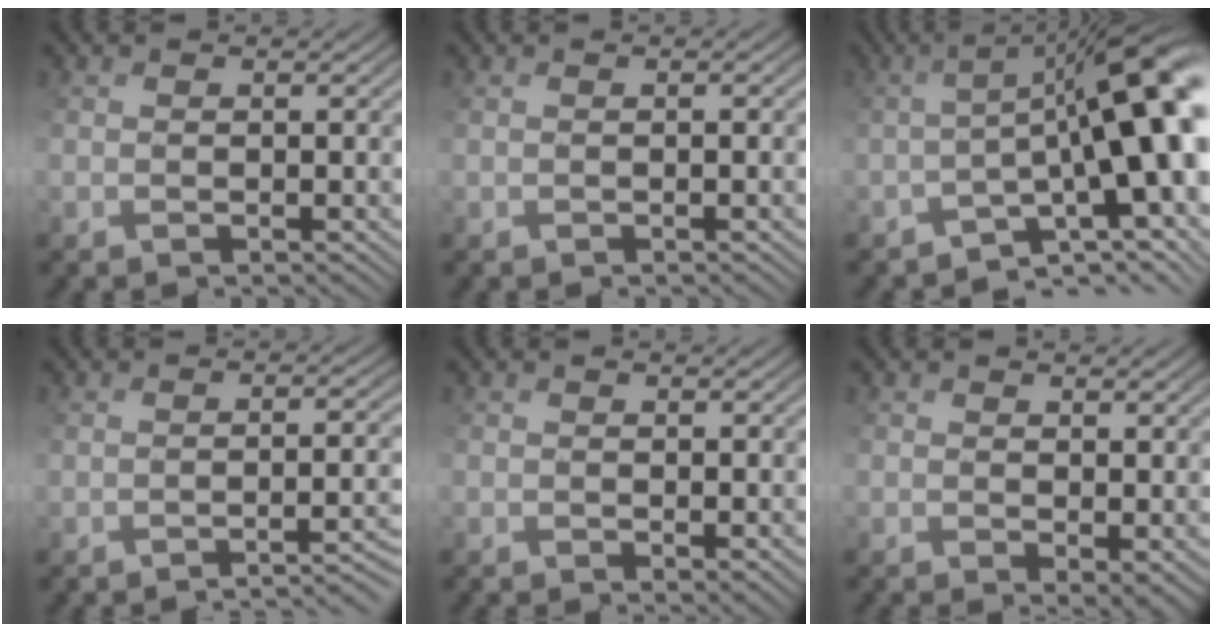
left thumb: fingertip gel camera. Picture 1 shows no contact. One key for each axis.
{"total": 0.7, "fx": -0.2, "fy": 0.0, "fz": 0.7, "tx": -0.006, "ty": 0.001, "tz": 0.007}
{"total": 14.2, "fx": -3.2, "fy": 4.1, "fz": 13.2, "tx": -0.156, "ty": 0.004, "tz": -0.037}
{"total": 5.4, "fx": -3.7, "fy": 0.8, "fz": 3.9, "tx": -0.027, "ty": 0.011, "tz": -0.026}
{"total": 2.4, "fx": -0.3, "fy": 1.3, "fz": 2.0, "tx": -0.041, "ty": -0.010, "tz": -0.002}
{"total": 3.9, "fx": -0.2, "fy": 2.0, "fz": 3.3, "tx": -0.083, "ty": -0.013, "tz": 0.000}